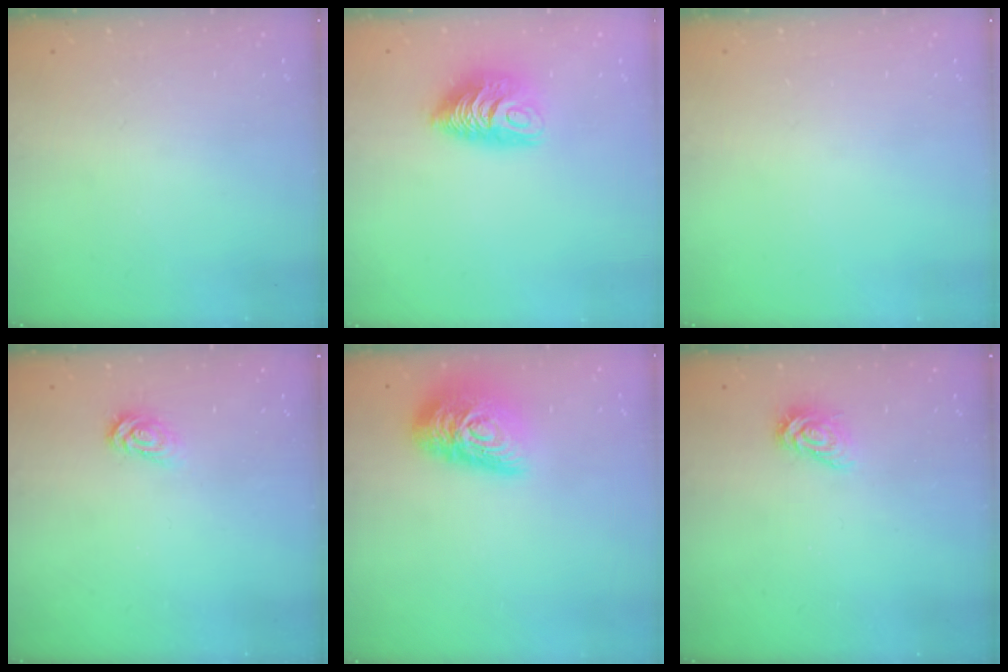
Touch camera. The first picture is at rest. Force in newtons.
{"total": 9.7, "press": 9.7, "slide": 0.1}
{"total": 0.0}
{"total": 3.0, "press": 2.9, "slide": 0.3}
{"total": 17.3, "press": 17.3, "slide": 1.1}
{"total": 6.4, "press": 6.4, "slide": 0.7}